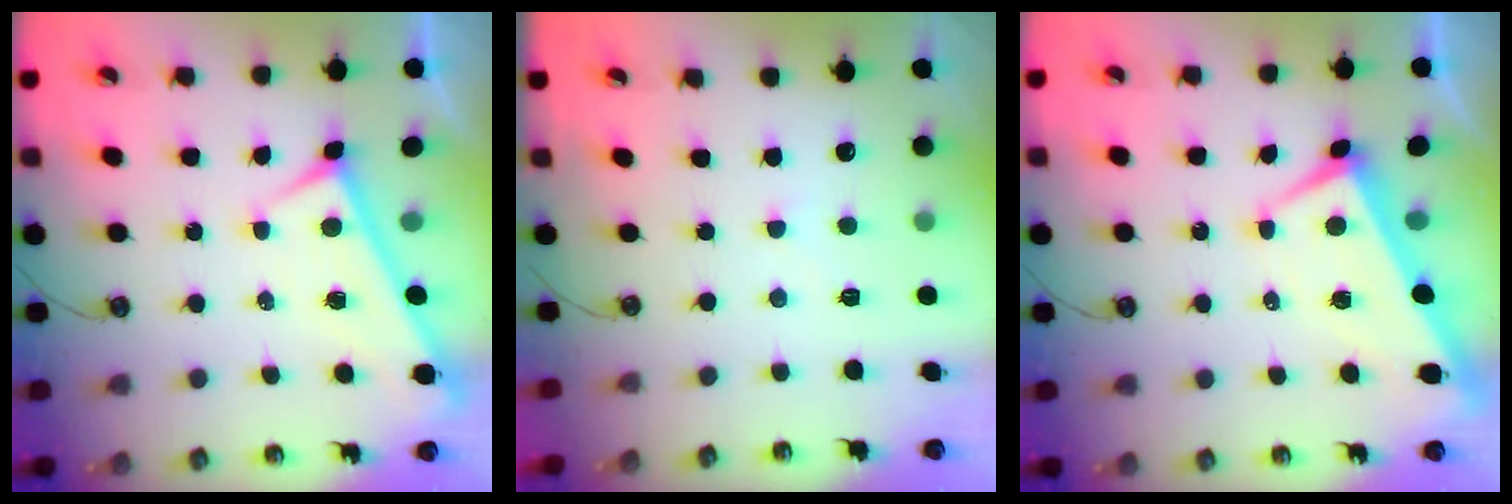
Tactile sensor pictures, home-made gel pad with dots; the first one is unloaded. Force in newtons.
{"total": 4.3, "press": 4.3, "slide": 0.4}
{"total": 0.9, "press": 0.4, "slide": 0.8}